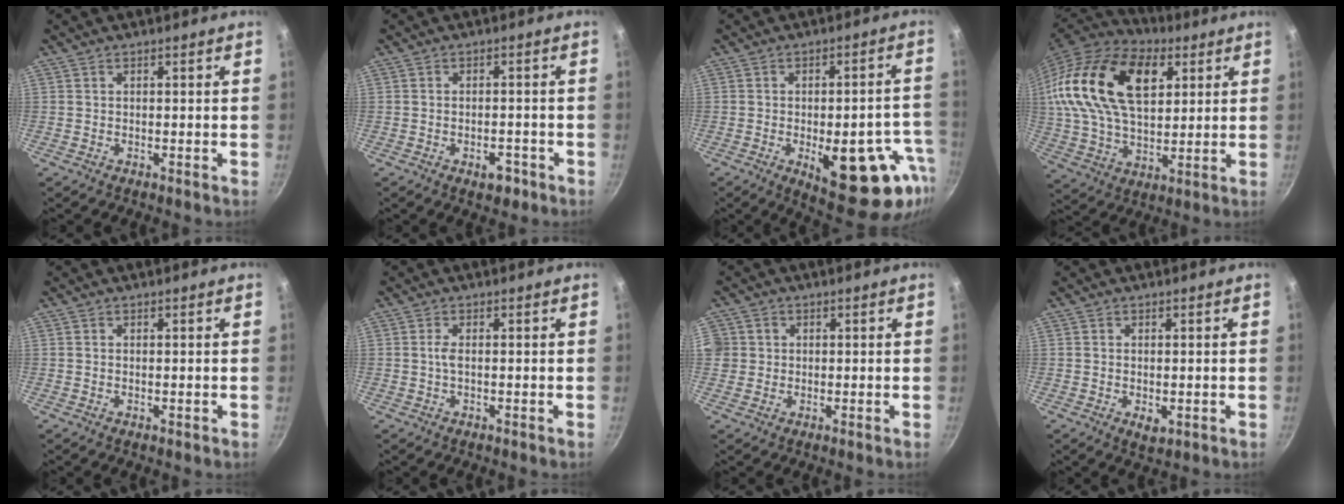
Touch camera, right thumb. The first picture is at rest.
{"total": 3.5, "force": [-1.9, 2.0, 2.1], "torque": [-0.019, 0.017, -0.020]}
{"total": 18.5, "force": [-6.3, 7.8, 15.6], "torque": [-0.147, 0.012, -0.071]}
{"total": 25.4, "force": [9.0, 14.7, 18.6], "torque": [-0.323, -0.008, 0.152]}
{"total": 0.0}
{"total": 1.6, "force": [0.0, 0.5, 1.5], "torque": [-0.035, 0.002, -0.002]}
{"total": 4.0, "force": [0.3, 3.8, 1.0], "torque": [-0.002, 0.009, 0.001]}
{"total": 2.6, "force": [-0.5, 1.6, 2.0], "torque": [-0.033, -0.009, -0.004]}